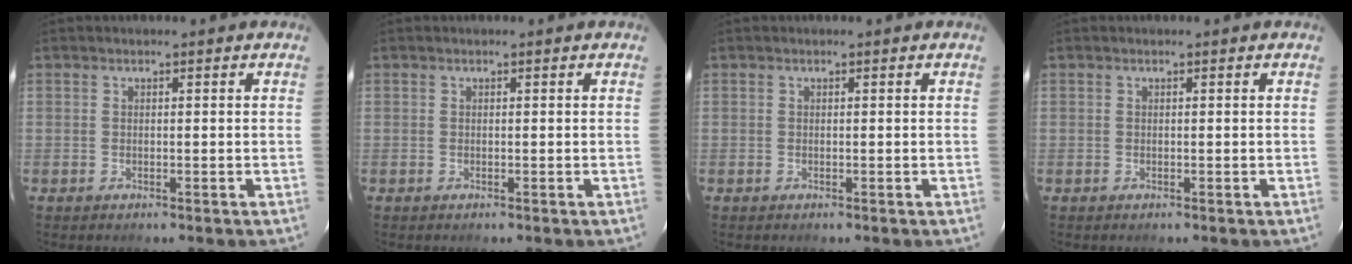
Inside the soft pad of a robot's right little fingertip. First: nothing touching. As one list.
[{"total": 0.0}, {"total": 0.0}, {"total": 0.0}]